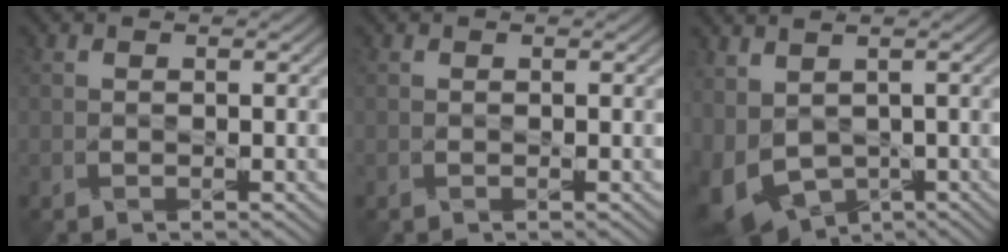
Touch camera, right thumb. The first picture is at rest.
{"total": 0.0}
{"total": 9.2, "force": [-1.3, 5.9, 7.0], "torque": [-0.184, -0.033, -0.006]}